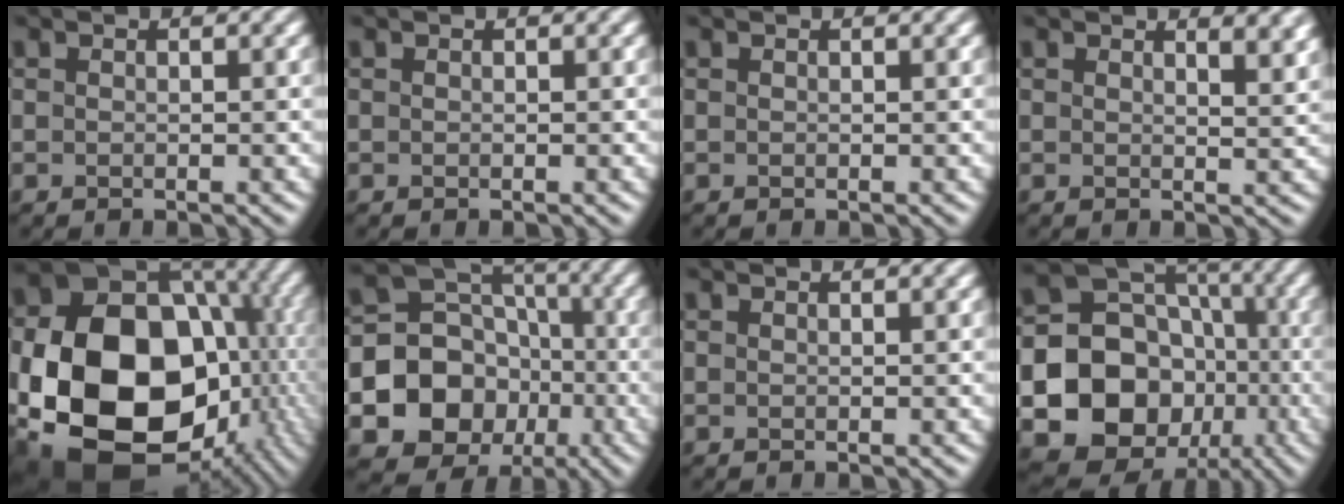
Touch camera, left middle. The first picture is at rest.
{"total": 0.0}
{"total": 0.0}
{"total": 4.2, "force": [2.7, 1.7, 2.8], "torque": [-0.013, 0.013, 0.024]}
{"total": 20.6, "force": [-4.2, 15.7, 12.7], "torque": [-0.251, -0.038, -0.049]}
{"total": 13.7, "force": [-3.8, 12.2, 4.9], "torque": [-0.090, -0.028, -0.084]}
{"total": 1.3, "force": [1.1, 0.4, 0.5], "torque": [-0.005, -0.003, 0.005]}
{"total": 20.9, "force": [-5.0, 18.9, 7.3], "torque": [-0.158, -0.025, -0.104]}